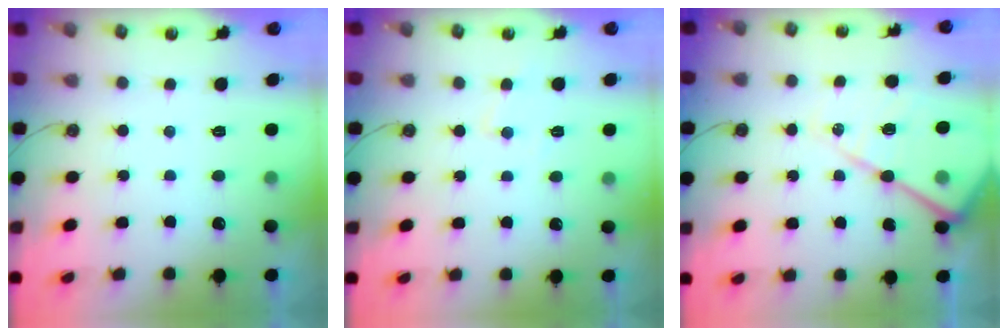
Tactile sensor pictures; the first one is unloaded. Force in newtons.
{"total": 6.0, "press": 6.0, "slide": 0.7}
{"total": 16.7, "press": 16.7, "slide": 1.5}